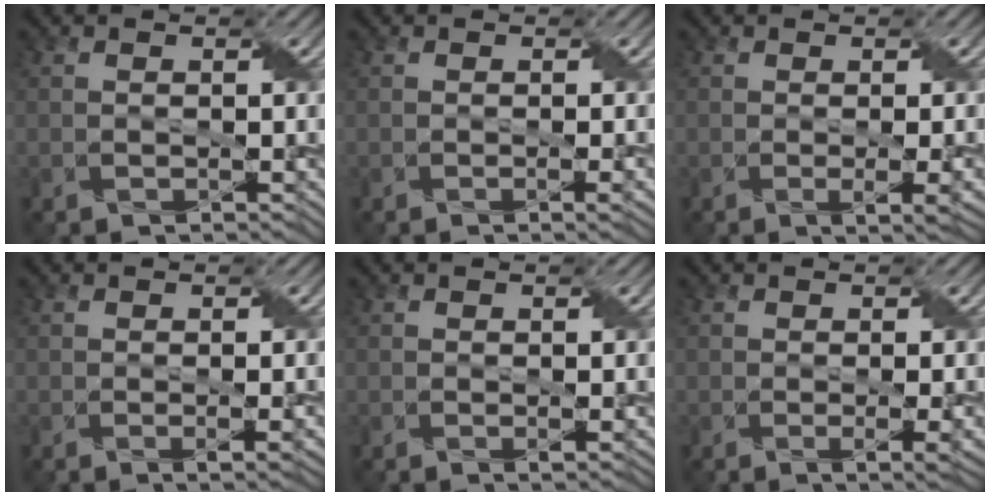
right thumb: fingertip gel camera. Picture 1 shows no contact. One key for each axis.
{"total": 1.6, "fx": -0.3, "fy": 0.3, "fz": 1.6, "tx": -0.024, "ty": 0.002, "tz": -0.004}
{"total": 3.4, "fx": -0.3, "fy": 0.8, "fz": 3.3, "tx": -0.053, "ty": 0.001, "tz": -0.003}
{"total": 2.1, "fx": -0.4, "fy": 0.4, "fz": 2.1, "tx": -0.035, "ty": -0.002, "tz": -0.003}
{"total": 0.7, "fx": 0.1, "fy": 0.1, "fz": 0.7, "tx": -0.012, "ty": 0.000, "tz": 0.000}
{"total": 3.0, "fx": -0.3, "fy": 0.7, "fz": 2.9, "tx": -0.046, "ty": 0.001, "tz": -0.003}